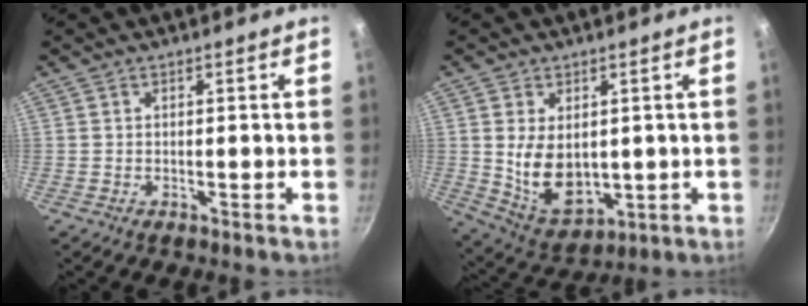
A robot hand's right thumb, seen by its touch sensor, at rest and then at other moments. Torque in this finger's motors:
{"motor_torque": [-0.27, 0.91, 0.86, 0.46, 0.09]}